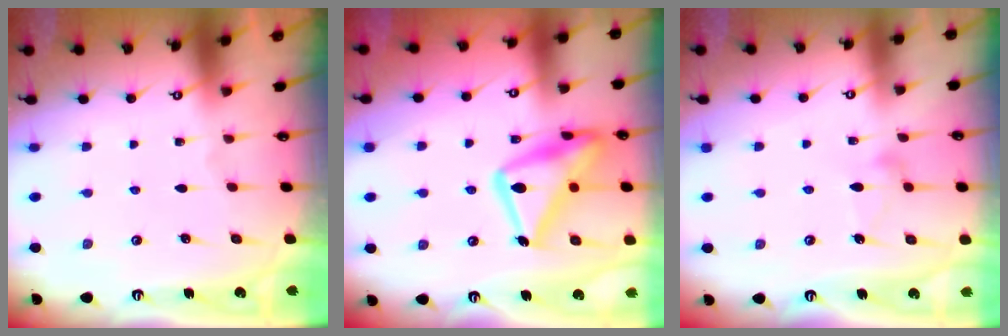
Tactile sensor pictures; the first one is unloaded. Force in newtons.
{"total": 21.2, "press": 21.2, "slide": 1.4}
{"total": 10.6, "press": 10.6, "slide": 0.3}